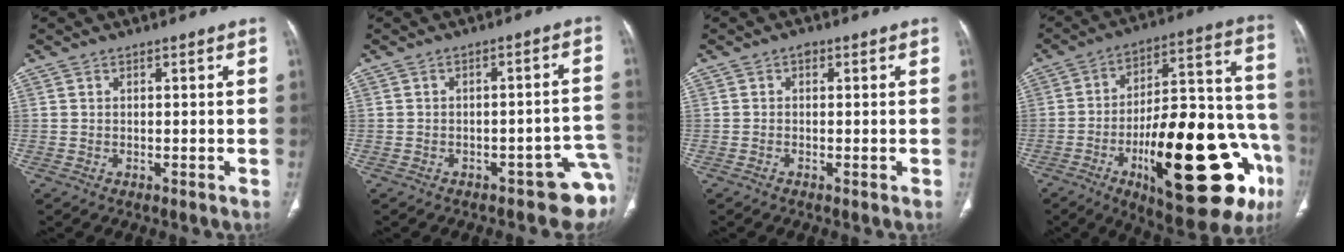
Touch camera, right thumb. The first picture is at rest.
{"total": 8.4, "force": [-4.7, 3.7, 5.9], "torque": [-0.038, 0.043, -0.059]}
{"total": 1.1, "force": [0.1, 0.8, 0.8], "torque": [-0.003, 0.003, -0.007]}
{"total": 32.3, "force": [-12.0, 11.4, 27.7], "torque": [-0.364, 0.056, -0.163]}